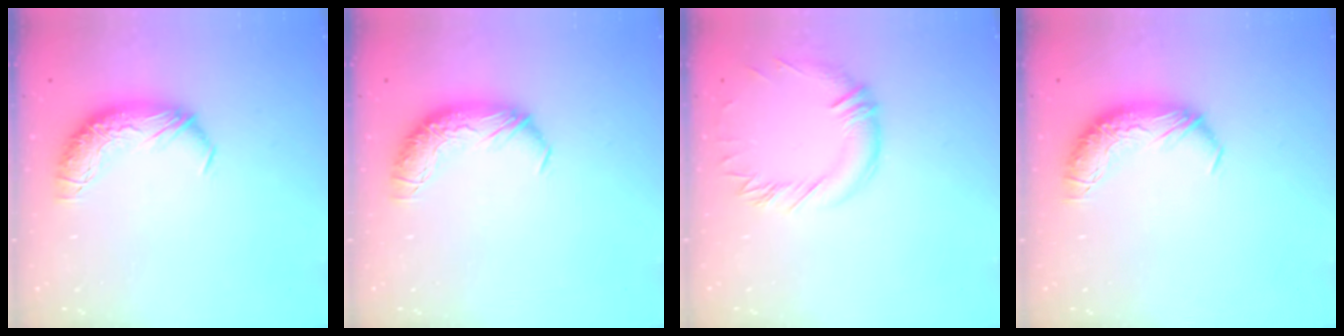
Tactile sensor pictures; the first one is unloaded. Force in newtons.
{"total": 0.0}
{"total": 0.8, "press": 0.2, "slide": 0.8}
{"total": 0.0}